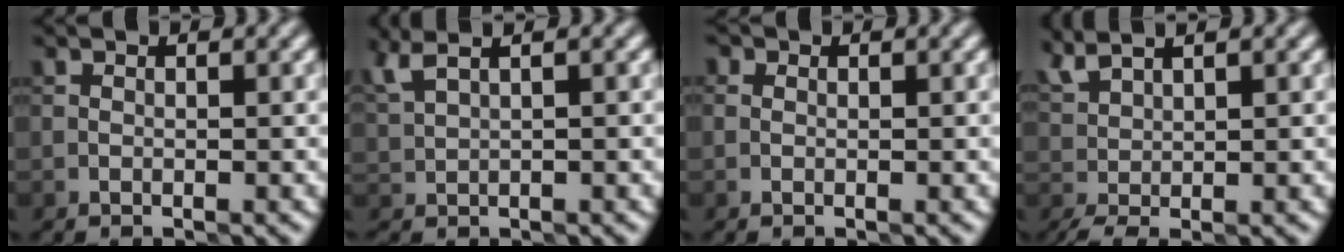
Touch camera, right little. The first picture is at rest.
{"total": 2.5, "force": [1.8, 0.7, 1.5], "torque": [-0.028, 0.009, 0.043]}
{"total": 0.9, "force": [0.4, 0.7, 0.4], "torque": [-0.001, -0.005, -0.010]}
{"total": 2.6, "force": [1.1, 0.8, 2.2], "torque": [-0.045, 0.006, 0.030]}